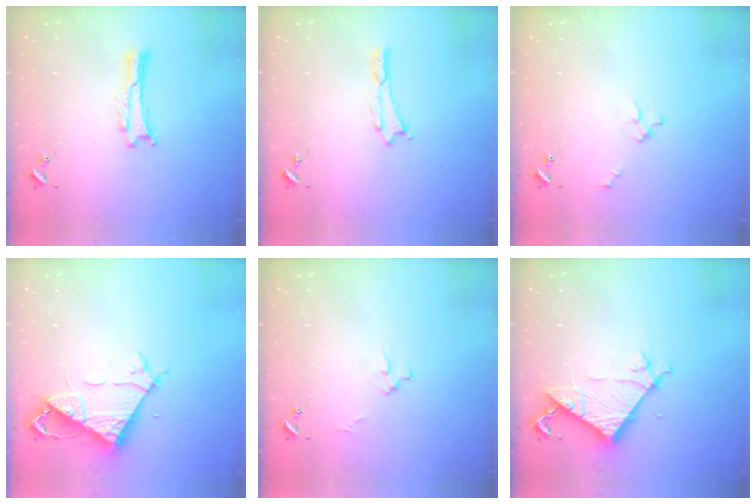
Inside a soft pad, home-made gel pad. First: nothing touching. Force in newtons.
{"total": 0.0}
{"total": 2.0, "press": 2.0, "slide": 0.2}
{"total": 7.1, "press": 7.1, "slide": 0.4}
{"total": 2.7, "press": 2.7, "slide": 0.3}
{"total": 7.2, "press": 7.1, "slide": 0.4}